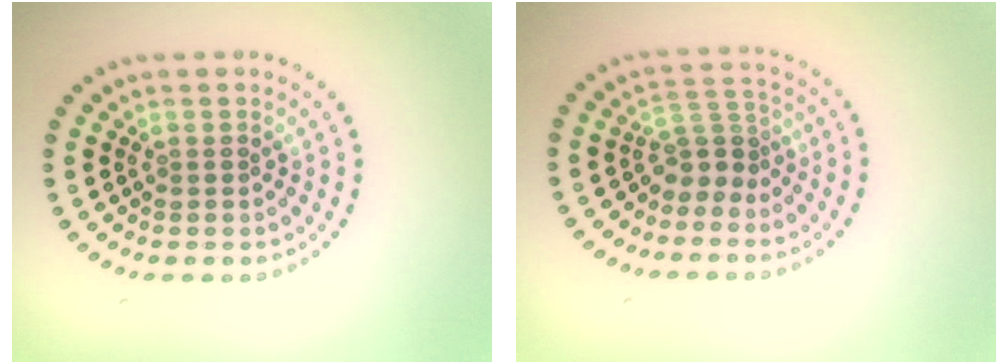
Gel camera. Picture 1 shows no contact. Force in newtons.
{"total": 2.7, "press": 1.8, "slide": 2.0}